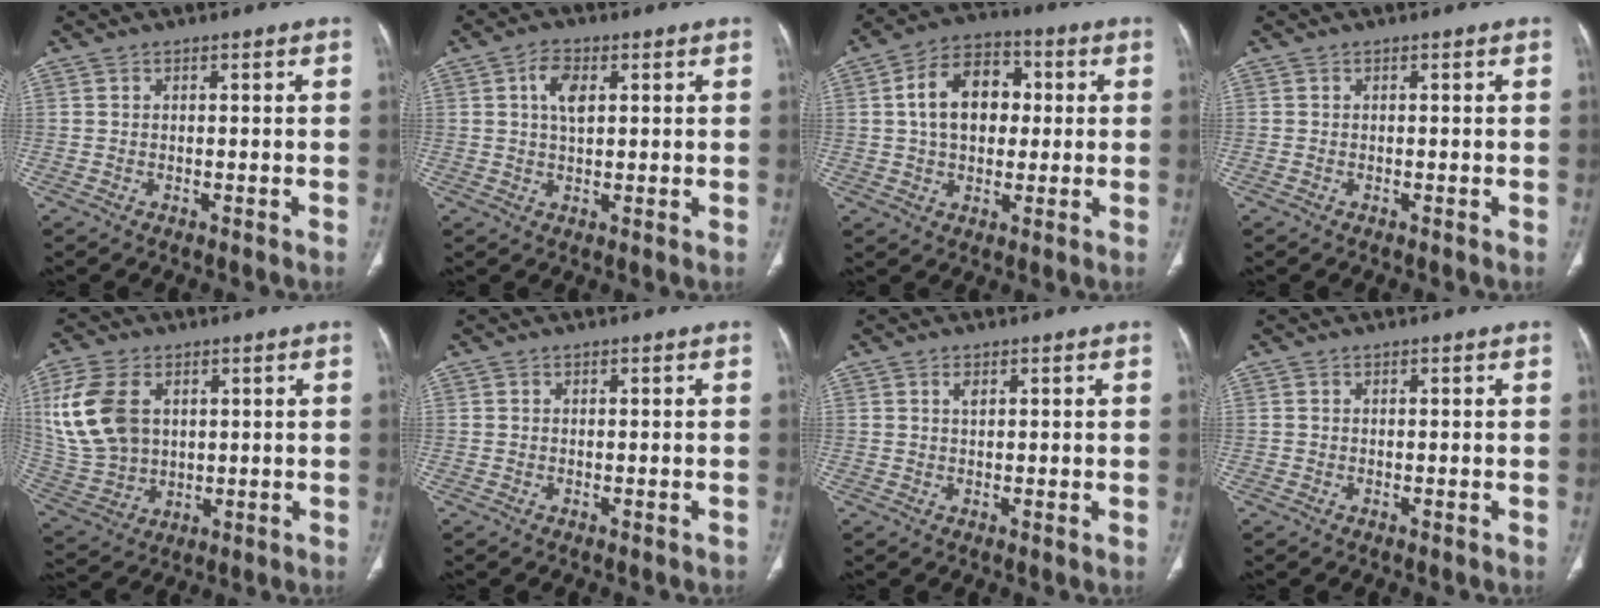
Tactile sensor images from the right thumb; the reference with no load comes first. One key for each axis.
{"total": 5.1, "fx": 1.6, "fy": 2.7, "fz": 4.0, "tx": -0.069, "ty": 0.001, "tz": 0.027}
{"total": 12.9, "fx": 1.9, "fy": 8.9, "fz": 9.2, "tx": -0.125, "ty": 0.017, "tz": 0.025}
{"total": 0.0}
{"total": 16.0, "fx": 4.2, "fy": 11.1, "fz": 10.8, "tx": -0.220, "ty": -0.006, "tz": 0.098}
{"total": 0.5, "fx": -0.3, "fy": 0.4, "fz": 0.1, "tx": 0.002, "ty": 0.005, "tz": -0.005}
{"total": 1.7, "fx": 0.7, "fy": 0.8, "fz": 1.3, "tx": -0.019, "ty": -0.003, "tz": 0.011}
{"total": 0.0}